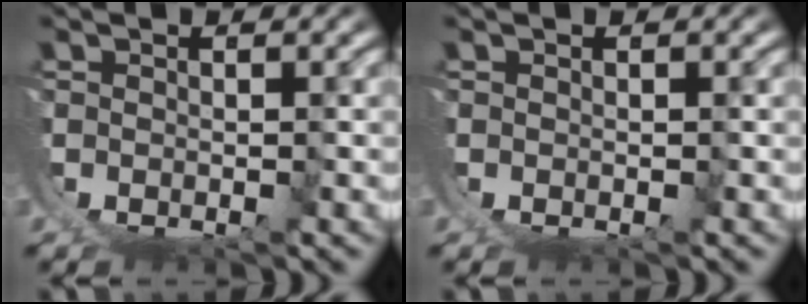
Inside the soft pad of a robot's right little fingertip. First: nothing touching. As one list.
[{"total": 0.0}]